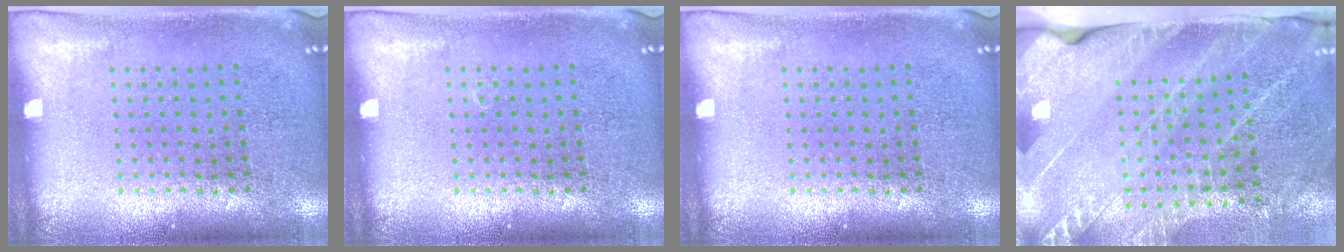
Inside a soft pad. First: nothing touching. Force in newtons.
{"total": 0.0}
{"total": 0.0}
{"total": 3.4, "press": 2.9, "slide": 1.7}